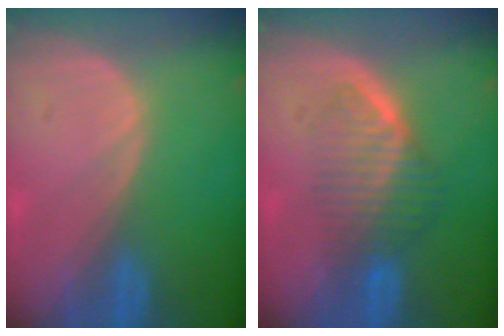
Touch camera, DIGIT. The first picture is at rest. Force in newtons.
{"total": 6.7, "press": 6.1, "slide": 2.8}